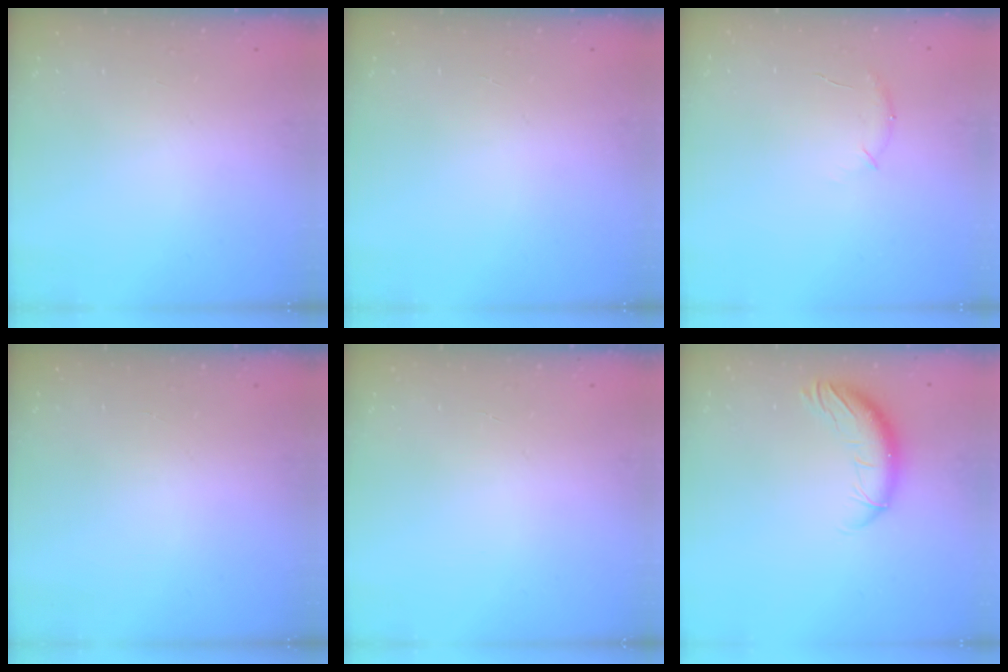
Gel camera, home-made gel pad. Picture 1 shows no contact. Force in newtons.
{"total": 0.0}
{"total": 6.9, "press": 6.7, "slide": 1.8}
{"total": 0.0}
{"total": 0.0}
{"total": 10.5, "press": 10.4, "slide": 1.7}